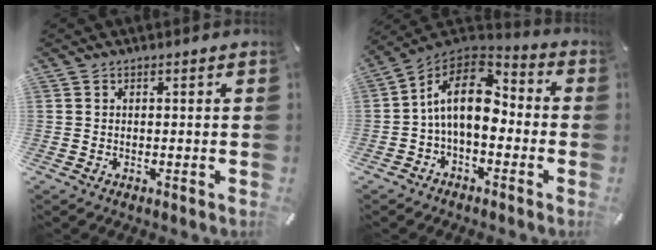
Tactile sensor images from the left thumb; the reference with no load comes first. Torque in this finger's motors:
{"motor_torque": [1.85, 3.16, 1.13, -0.60, 0.51]}